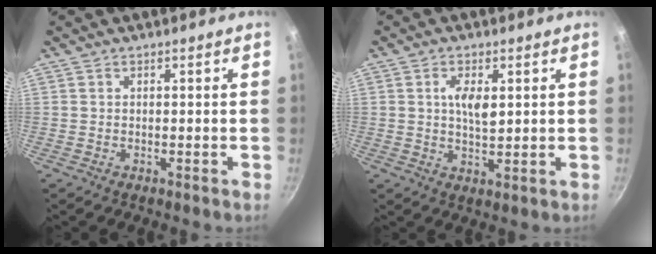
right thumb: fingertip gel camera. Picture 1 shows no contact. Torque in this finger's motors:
{"motor_torque": [0.65, 1.01, 0.31, -0.02, 0.03]}